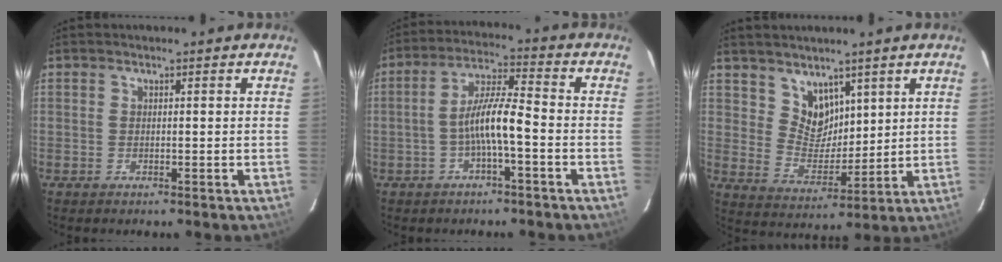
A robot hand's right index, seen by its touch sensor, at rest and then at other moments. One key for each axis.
{"total": 7.4, "fx": -2.5, "fy": 0.7, "fz": 6.9, "tx": -0.143, "ty": 0.014, "tz": -0.044}
{"total": 7.2, "fx": 4.8, "fy": 4.9, "fz": 2.1, "tx": -0.028, "ty": 0.000, "tz": 0.101}